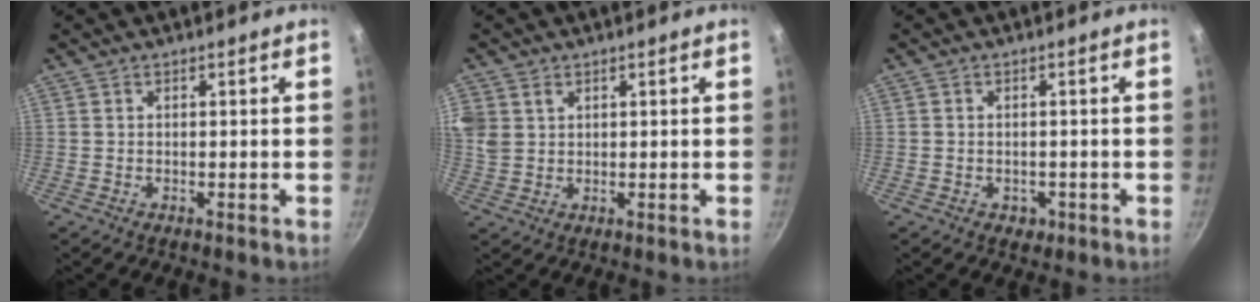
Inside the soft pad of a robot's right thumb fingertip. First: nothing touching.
{"total": 8.7, "force": [3.2, 6.8, 4.5], "torque": [-0.107, 0.016, 0.071]}
{"total": 2.3, "force": [-0.8, 1.9, 0.9], "torque": [-0.009, 0.005, -0.004]}